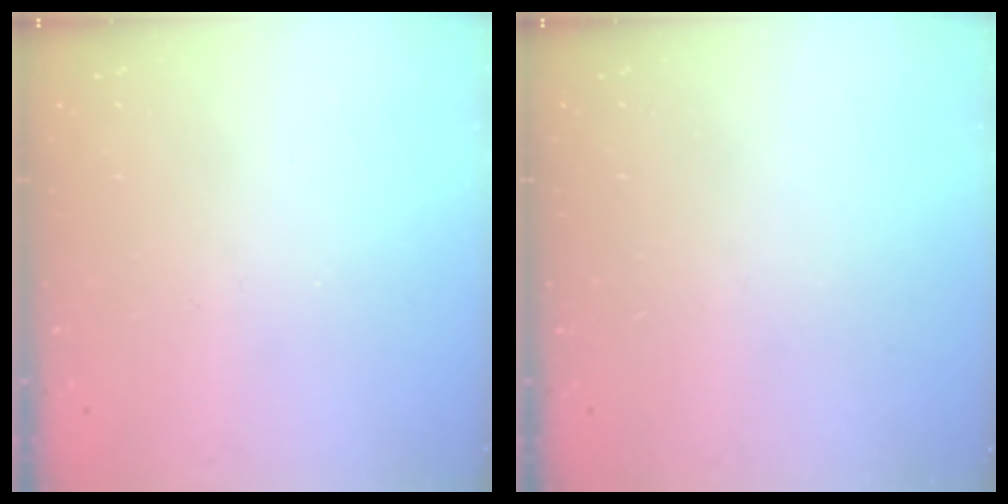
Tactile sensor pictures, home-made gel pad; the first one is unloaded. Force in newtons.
{"total": 0.0}